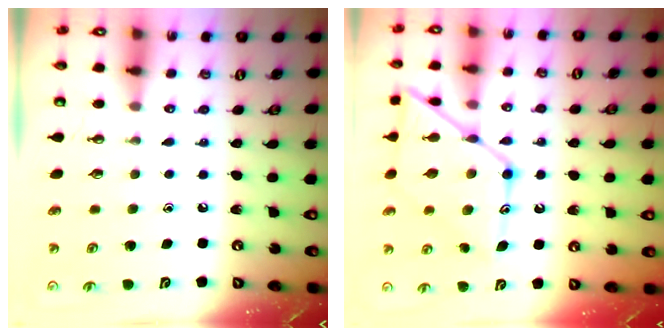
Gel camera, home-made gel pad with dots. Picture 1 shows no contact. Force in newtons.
{"total": 17.3, "press": 17.2, "slide": 1.3}